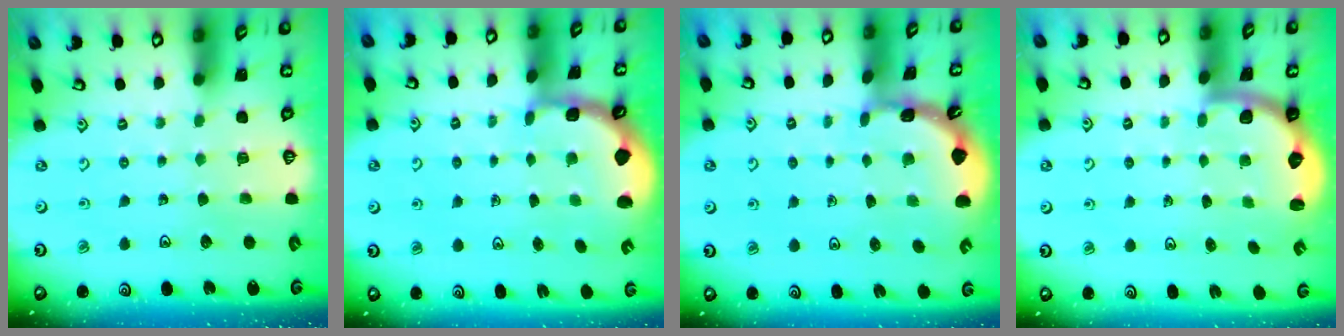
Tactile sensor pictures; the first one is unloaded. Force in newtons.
{"total": 1.8, "press": 1.7, "slide": 0.4}
{"total": 1.6, "press": 1.6, "slide": 0.1}
{"total": 2.2, "press": 2.0, "slide": 0.8}